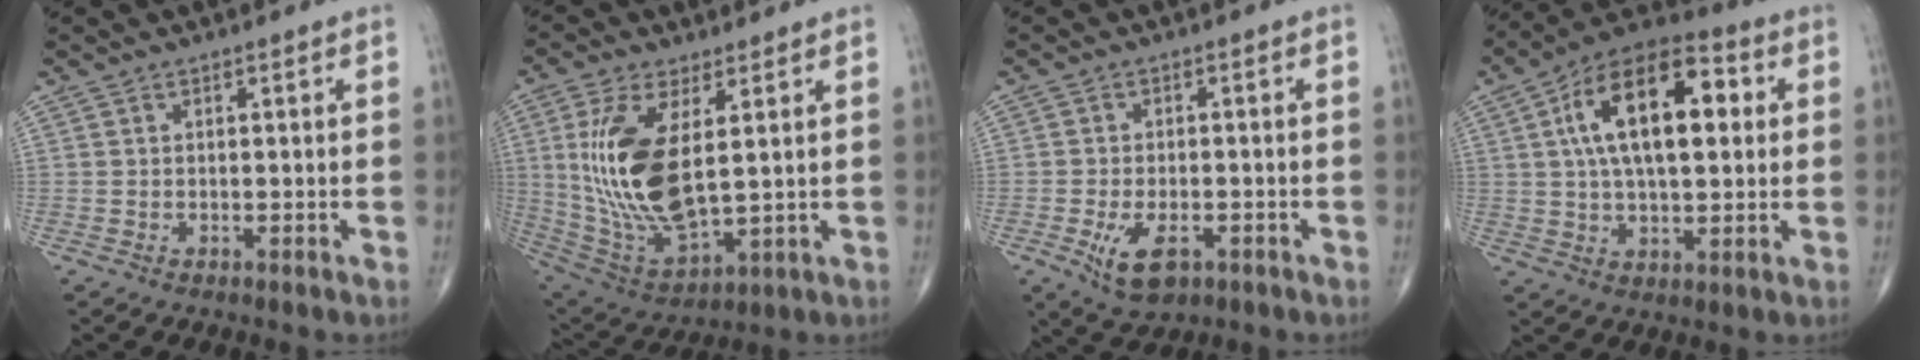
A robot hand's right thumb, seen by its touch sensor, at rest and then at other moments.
{"total": 18.0, "force": [2.9, 8.0, 15.9], "torque": [-0.328, -0.023, 0.073]}
{"total": 6.8, "force": [-2.8, 3.6, 5.1], "torque": [-0.090, 0.001, -0.038]}
{"total": 18.7, "force": [3.8, 9.1, 15.8], "torque": [-0.250, 0.023, 0.055]}